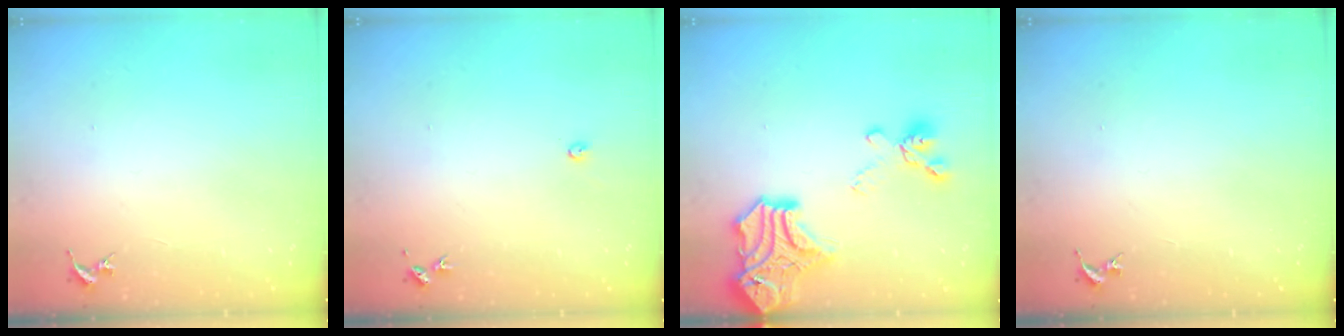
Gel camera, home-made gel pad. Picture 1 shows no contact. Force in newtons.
{"total": 2.2, "press": 2.2, "slide": 0.3}
{"total": 21.4, "press": 21.4, "slide": 1.4}
{"total": 0.0}